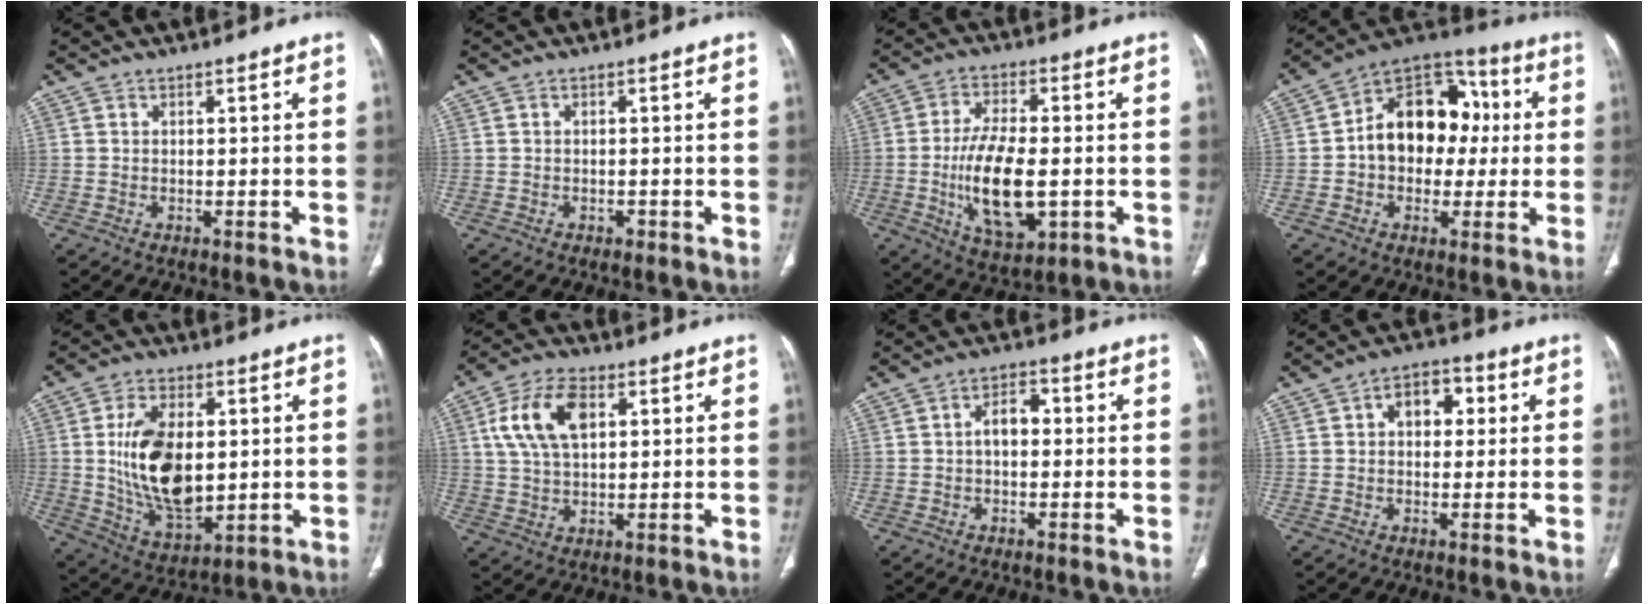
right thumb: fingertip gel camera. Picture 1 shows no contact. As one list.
[{"total": 0.8, "force": [-0.5, 0.6, 0.3], "torque": [-0.003, 0.001, -0.006]}, {"total": 14.2, "force": [-2.4, 6.5, 12.4], "torque": [-0.219, -0.004, -0.032]}, {"total": 16.7, "force": [0.8, 12.3, 11.4], "torque": [-0.125, 0.038, 0.002]}, {"total": 16.3, "force": [1.3, 9.3, 13.3], "torque": [-0.223, -0.015, 0.038]}, {"total": 11.0, "force": [3.4, 6.1, 8.5], "torque": [-0.163, 0.005, 0.063]}, {"total": 4.3, "force": [0.0, 2.7, 3.4], "torque": [-0.047, 0.017, -0.007]}, {"total": 7.0, "force": [1.5, 4.7, 4.9], "torque": [-0.045, 0.015, 0.017]}]